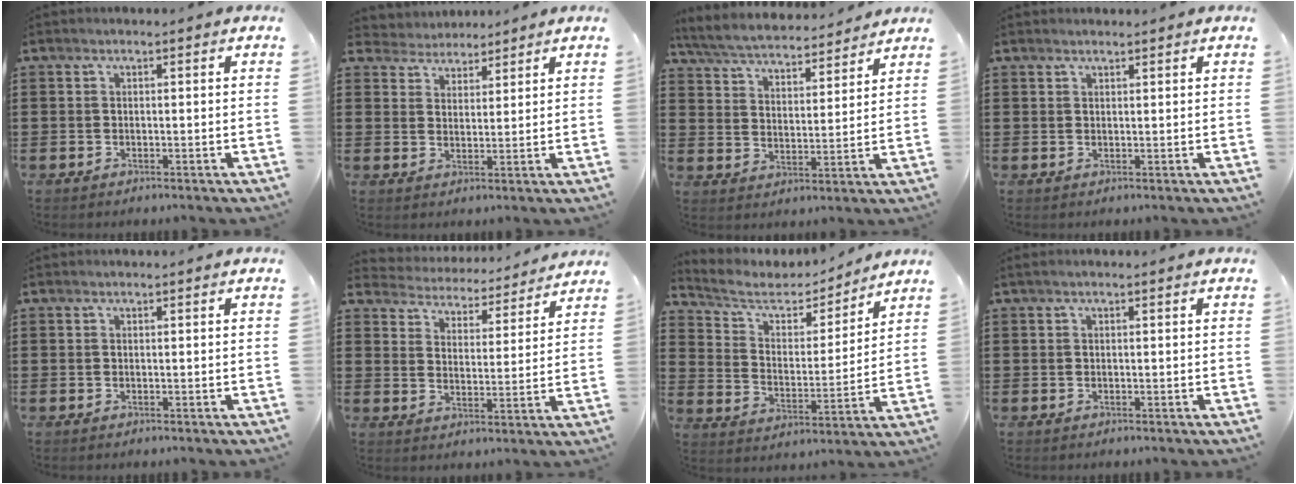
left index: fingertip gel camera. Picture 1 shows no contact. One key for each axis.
{"total": 3.5, "fx": 3.2, "fy": 1.5, "fz": -0.6, "tx": -0.009, "ty": -0.008, "tz": 0.057}
{"total": 5.0, "fx": 4.9, "fy": 0.4, "fz": 1.2, "tx": -0.050, "ty": -0.031, "tz": 0.081}
{"total": 1.0, "fx": 1.0, "fy": 0.1, "fz": 0.3, "tx": -0.006, "ty": 0.000, "tz": 0.019}
{"total": 0.0}
{"total": 4.0, "fx": 4.0, "fy": 0.1, "fz": -0.3, "tx": -0.022, "ty": -0.038, "tz": 0.063}
{"total": 5.6, "fx": 4.7, "fy": 2.4, "fz": 2.0, "tx": -0.066, "ty": -0.029, "tz": 0.076}
{"total": 0.6, "fx": 0.2, "fy": 0.0, "fz": 0.5, "tx": -0.010, "ty": -0.001, "tz": 0.005}